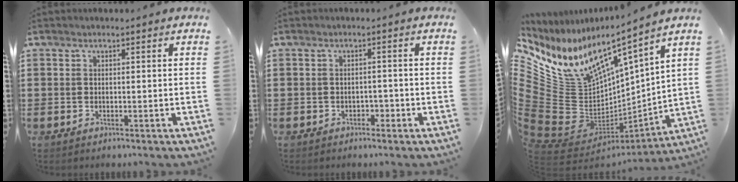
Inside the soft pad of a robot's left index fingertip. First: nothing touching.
{"total": 1.3, "force": [-1.0, 0.8, 0.4], "torque": [-0.015, -0.001, -0.023]}
{"total": 10.0, "force": [5.9, 6.4, 5.1], "torque": [-0.151, -0.079, 0.098]}